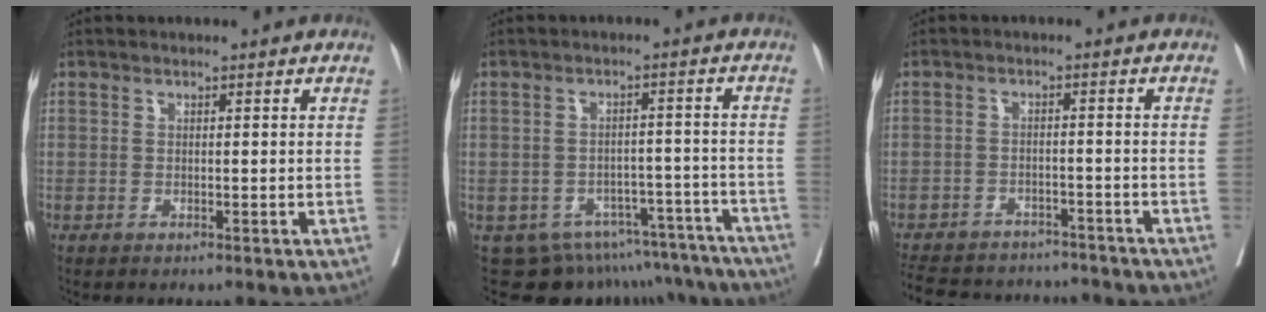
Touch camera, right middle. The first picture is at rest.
{"total": 16.2, "force": [-14.2, 7.2, 2.9], "torque": [-0.025, 0.033, -0.162]}
{"total": 16.1, "force": [-14.4, 5.4, 4.6], "torque": [-0.115, 0.002, -0.192]}